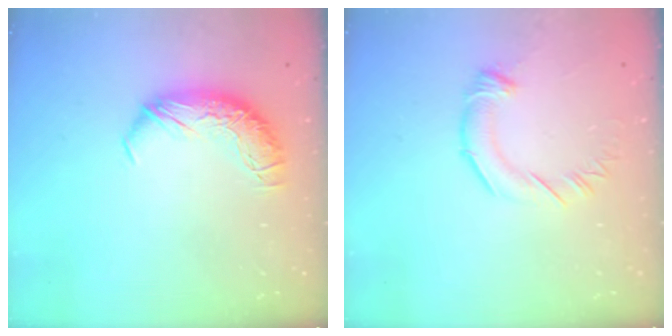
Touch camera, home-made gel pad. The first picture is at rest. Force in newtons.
{"total": 2.1, "press": 2.1, "slide": 0.3}